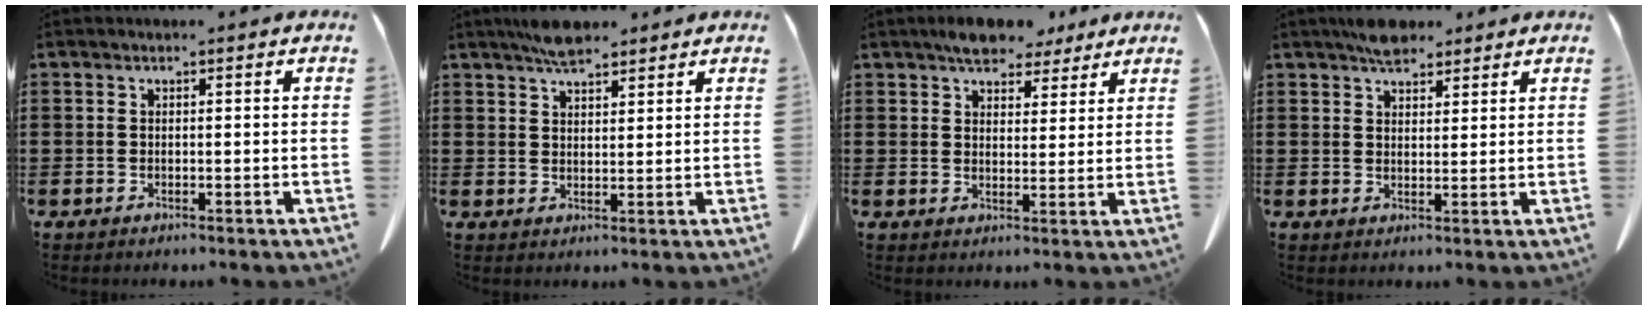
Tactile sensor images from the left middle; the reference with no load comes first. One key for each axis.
{"total": 4.5, "fx": 3.8, "fy": 1.3, "fz": 2.1, "tx": -0.050, "ty": -0.002, "tz": 0.070}
{"total": 5.8, "fx": 5.1, "fy": 2.2, "fz": 1.8, "tx": -0.042, "ty": -0.006, "tz": 0.096}
{"total": 4.3, "fx": 3.6, "fy": 1.7, "fz": 1.7, "tx": -0.032, "ty": -0.002, "tz": 0.066}